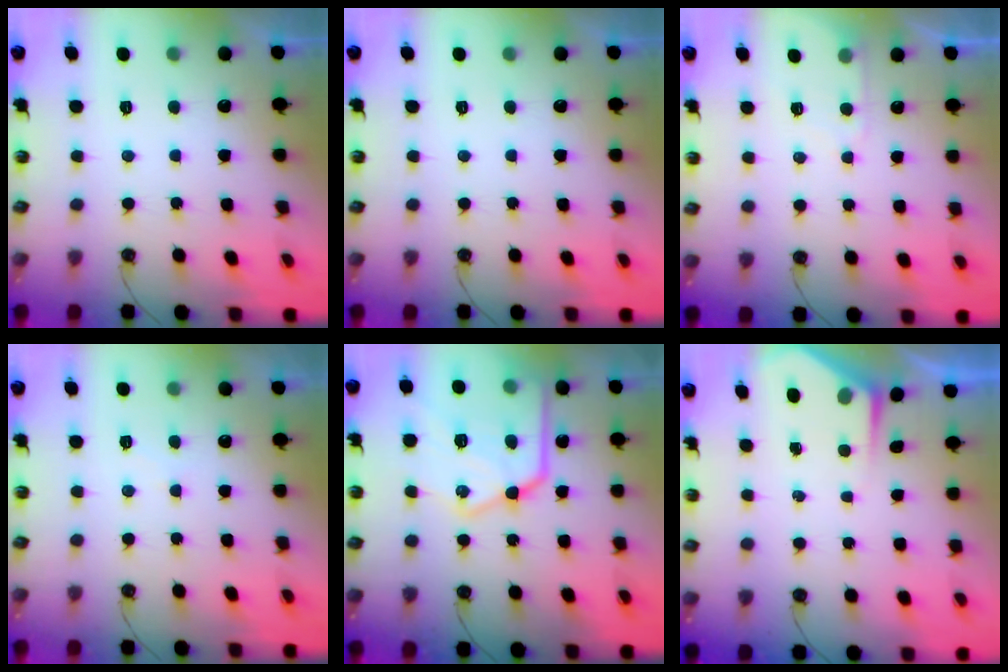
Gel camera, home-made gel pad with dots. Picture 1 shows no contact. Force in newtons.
{"total": 0.0}
{"total": 4.8, "press": 4.8, "slide": 0.6}
{"total": 5.5, "press": 5.4, "slide": 0.8}
{"total": 22.0, "press": 21.9, "slide": 1.8}
{"total": 3.4, "press": 3.4, "slide": 0.4}